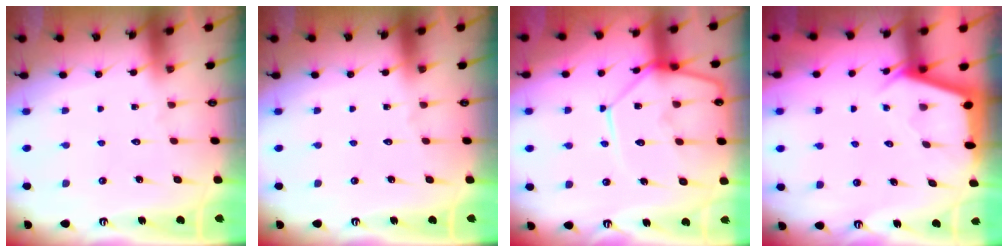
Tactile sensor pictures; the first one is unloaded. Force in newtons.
{"total": 0.0}
{"total": 14.4, "press": 14.3, "slide": 1.3}
{"total": 2.8, "press": 2.8, "slide": 0.3}